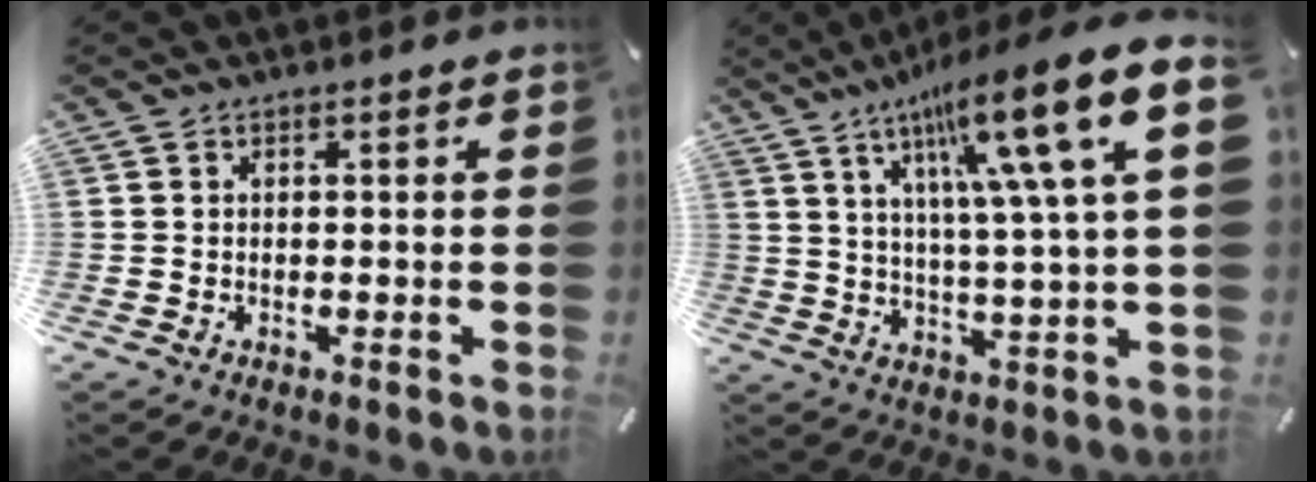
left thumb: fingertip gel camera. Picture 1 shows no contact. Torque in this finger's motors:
{"motor_torque": [2.33, 2.68, 2.19, -0.58, 0.27]}